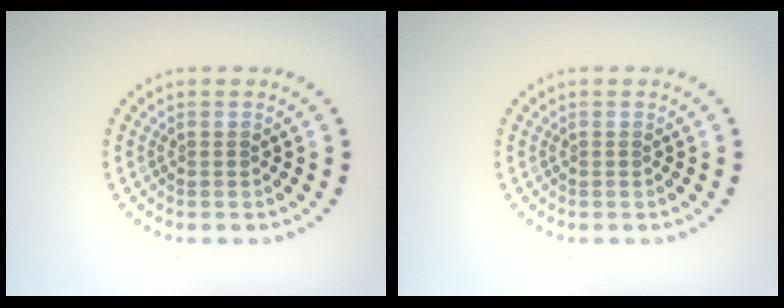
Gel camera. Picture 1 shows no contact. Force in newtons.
{"total": 0.0}